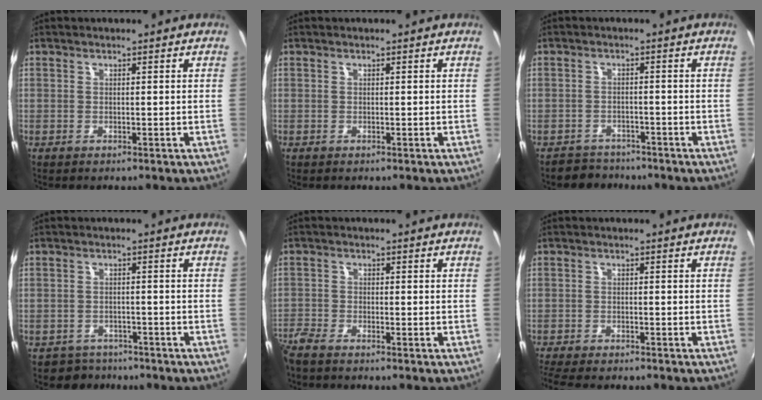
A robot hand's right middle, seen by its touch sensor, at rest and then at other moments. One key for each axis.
{"total": 0.0}
{"total": 4.6, "fx": -4.0, "fy": 2.3, "fz": 0.0, "tx": -0.016, "ty": 0.006, "tz": -0.067}
{"total": 4.3, "fx": -3.5, "fy": 2.5, "fz": -0.3, "tx": -0.009, "ty": 0.003, "tz": -0.057}
{"total": 4.7, "fx": -4.3, "fy": 0.7, "fz": 1.9, "tx": -0.057, "ty": -0.018, "tz": -0.086}
{"total": 7.4, "fx": -6.5, "fy": 1.2, "fz": 3.3, "tx": -0.084, "ty": -0.029, "tz": -0.108}